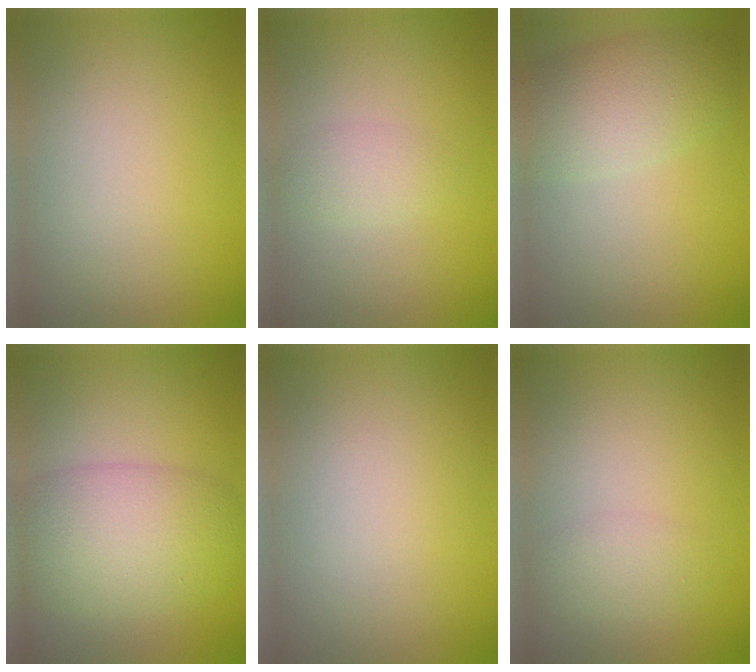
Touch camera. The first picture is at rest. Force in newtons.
{"total": 1.4, "press": 1.4, "slide": 0.0}
{"total": 4.8, "press": 4.8, "slide": 0.2}
{"total": 7.3, "press": 7.3, "slide": 0.3}
{"total": 0.0}
{"total": 1.8, "press": 1.8, "slide": 0.1}